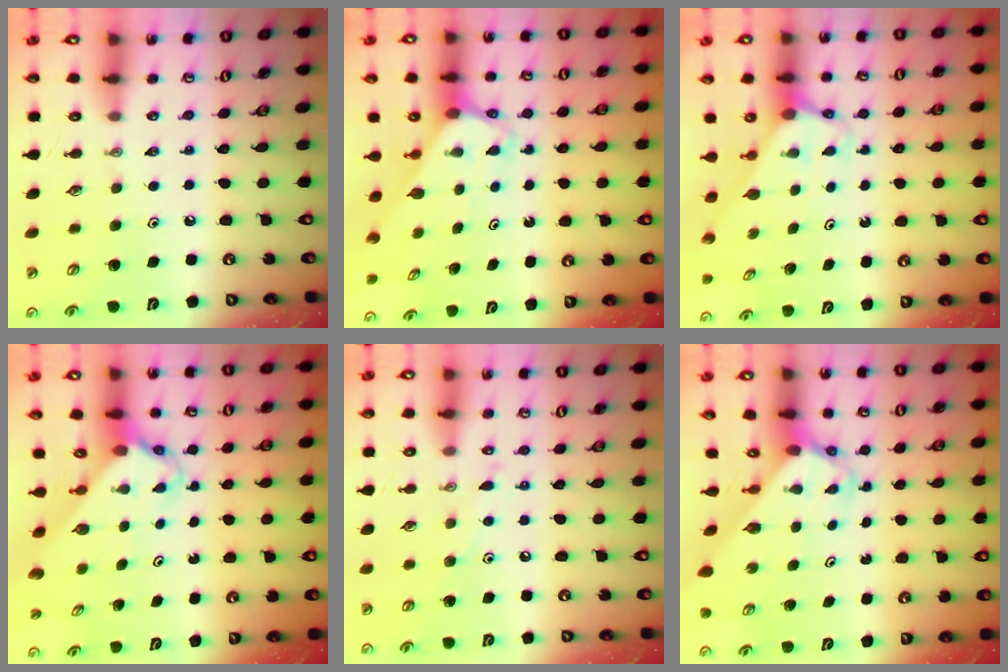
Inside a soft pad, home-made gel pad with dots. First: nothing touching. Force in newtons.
{"total": 2.8, "press": 2.8, "slide": 0.2}
{"total": 2.7, "press": 2.7, "slide": 0.2}
{"total": 2.7, "press": 2.7, "slide": 0.2}
{"total": 6.5, "press": 6.5, "slide": 0.5}
{"total": 2.6, "press": 2.6, "slide": 0.2}